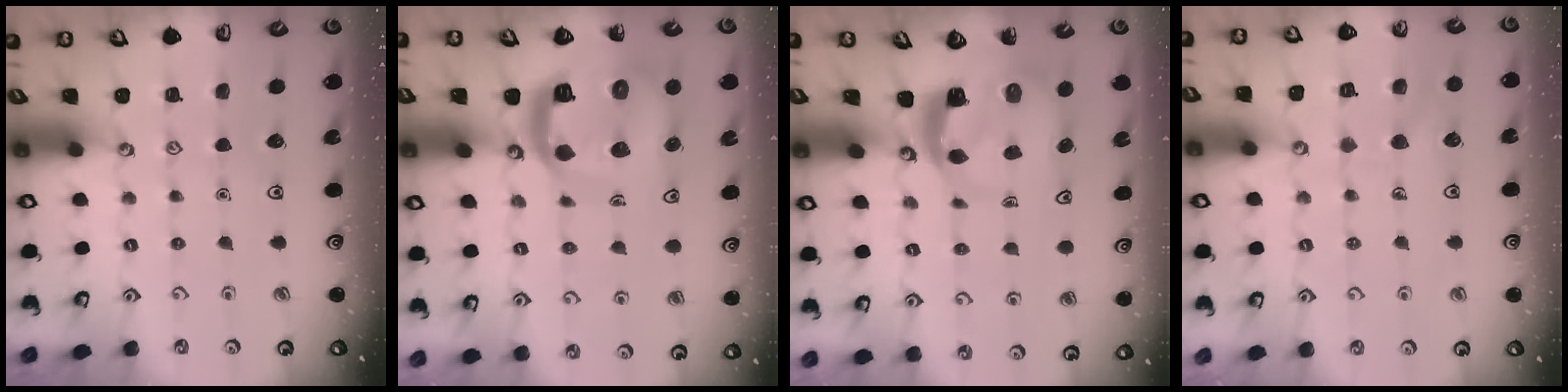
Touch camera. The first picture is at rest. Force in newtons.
{"total": 15.0, "press": 14.9, "slide": 1.7}
{"total": 5.2, "press": 5.1, "slide": 0.5}
{"total": 7.9, "press": 7.9, "slide": 0.4}